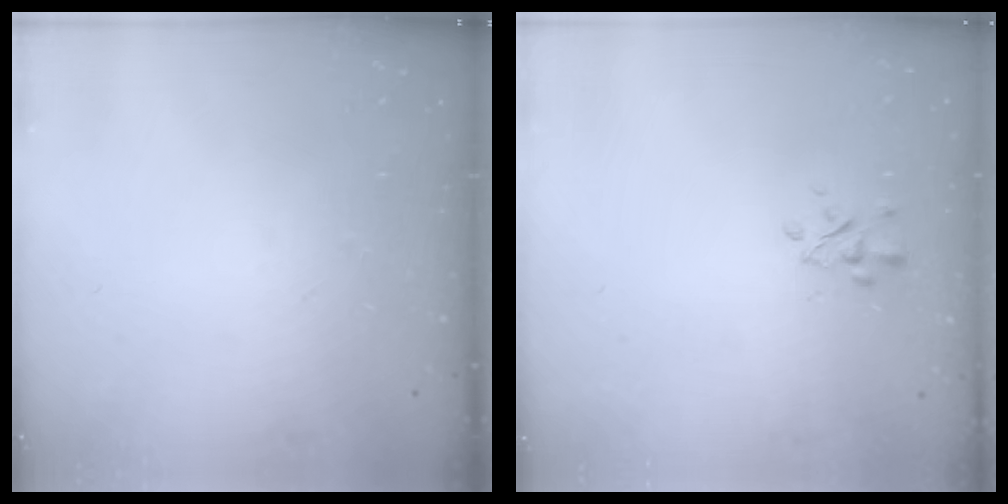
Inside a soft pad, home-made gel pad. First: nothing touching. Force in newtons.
{"total": 2.5, "press": 2.5, "slide": 0.5}